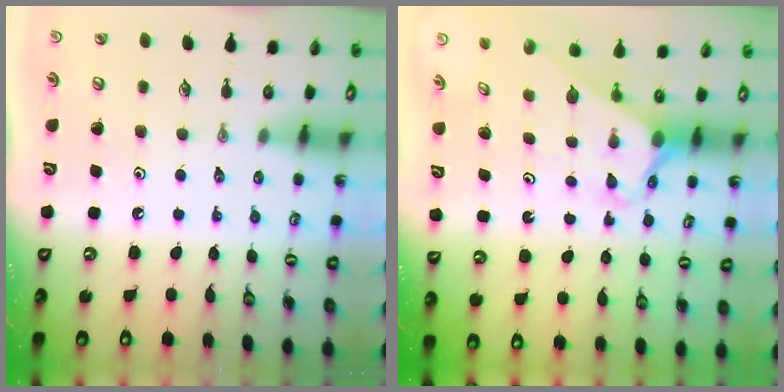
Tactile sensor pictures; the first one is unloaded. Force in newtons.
{"total": 2.3, "press": 2.3, "slide": 0.2}